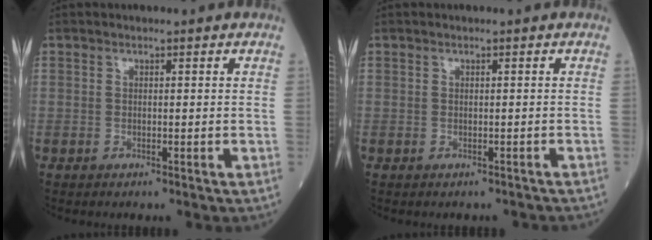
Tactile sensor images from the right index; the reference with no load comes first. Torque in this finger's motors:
{"motor_torque": [-0.06, -0.09, -0.60, -0.11]}